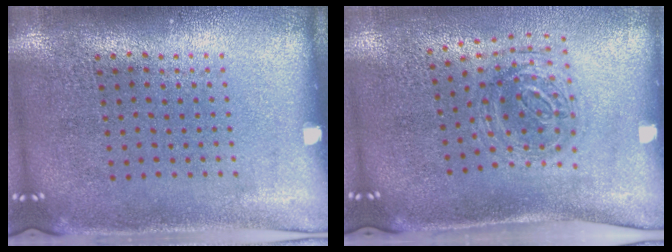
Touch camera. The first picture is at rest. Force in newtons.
{"total": 1.1, "press": 1.0, "slide": 0.4}